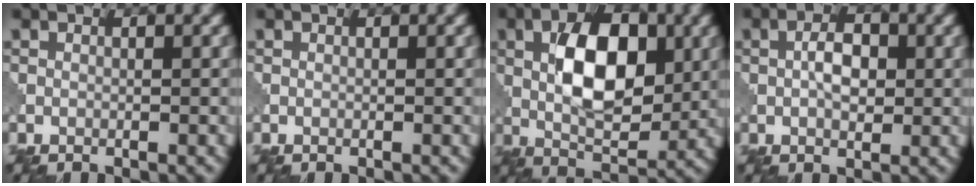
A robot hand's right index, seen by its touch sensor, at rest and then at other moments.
{"total": 0.0}
{"total": 8.6, "force": [1.8, 4.5, 7.1], "torque": [-0.118, 0.007, 0.030]}
{"total": 2.7, "force": [0.5, 1.5, 2.2], "torque": [-0.040, 0.003, 0.007]}